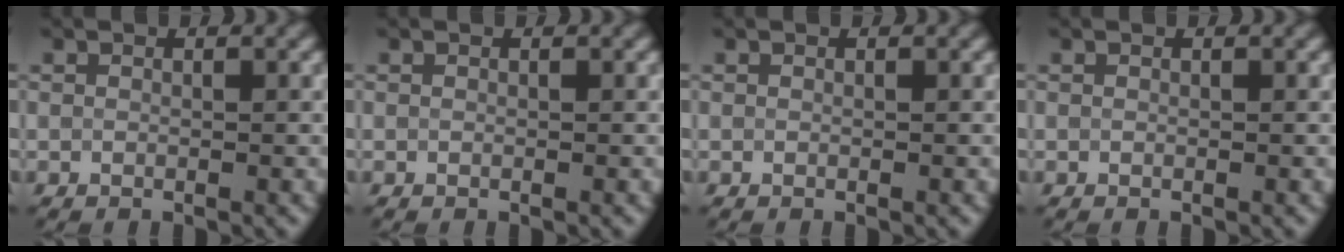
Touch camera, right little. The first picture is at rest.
{"total": 0.0}
{"total": 0.0}
{"total": 0.0}